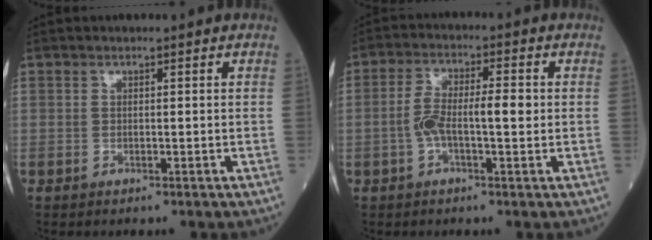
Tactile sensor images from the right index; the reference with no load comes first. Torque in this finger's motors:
{"motor_torque": [0.14, -0.08, 0.15, 0.06]}